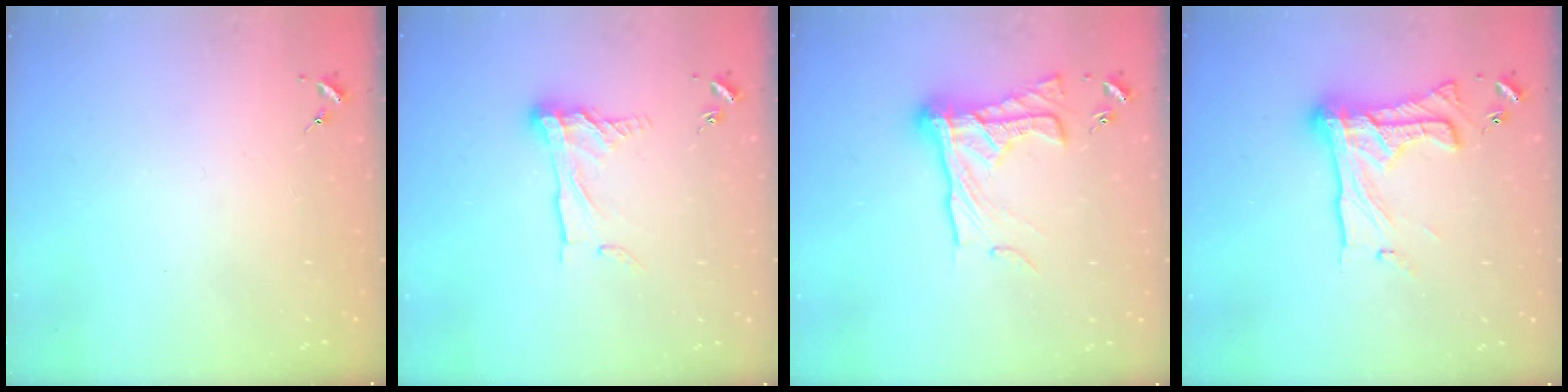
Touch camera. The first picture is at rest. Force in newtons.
{"total": 11.4, "press": 11.4, "slide": 0.9}
{"total": 18.8, "press": 18.7, "slide": 1.7}
{"total": 19.3, "press": 19.2, "slide": 0.9}